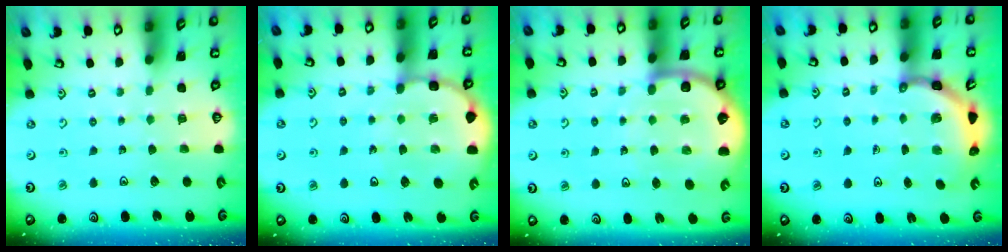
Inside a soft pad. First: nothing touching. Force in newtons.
{"total": 8.2, "press": 7.9, "slide": 2.2}
{"total": 9.0, "press": 8.8, "slide": 1.9}
{"total": 4.3, "press": 3.9, "slide": 1.8}